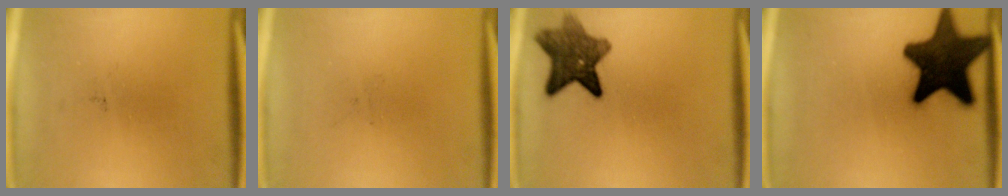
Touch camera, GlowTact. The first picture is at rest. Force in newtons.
{"total": 0.0}
{"total": 8.6}
{"total": 17.6}